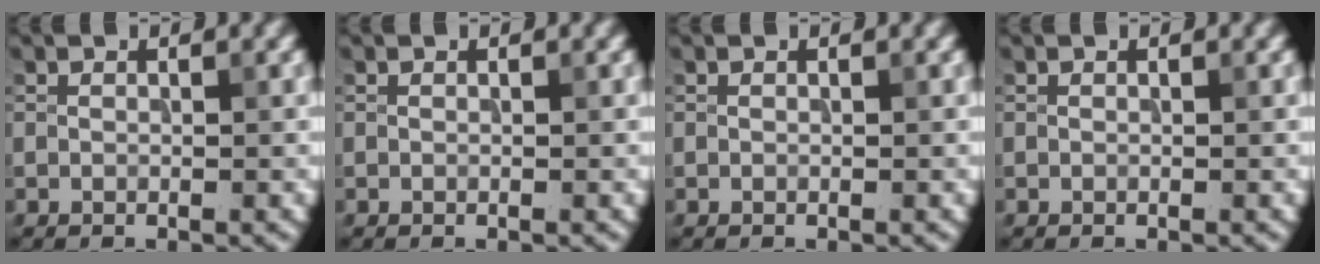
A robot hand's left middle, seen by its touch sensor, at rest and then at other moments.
{"total": 0.0}
{"total": 0.0}
{"total": 0.0}